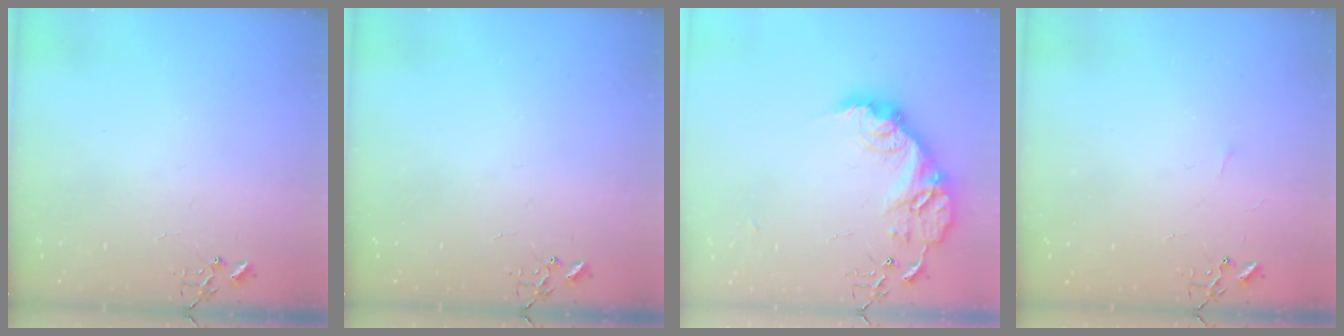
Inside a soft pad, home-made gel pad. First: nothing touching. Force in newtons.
{"total": 0.0}
{"total": 17.3, "press": 17.3, "slide": 1.2}
{"total": 2.7, "press": 2.6, "slide": 0.4}